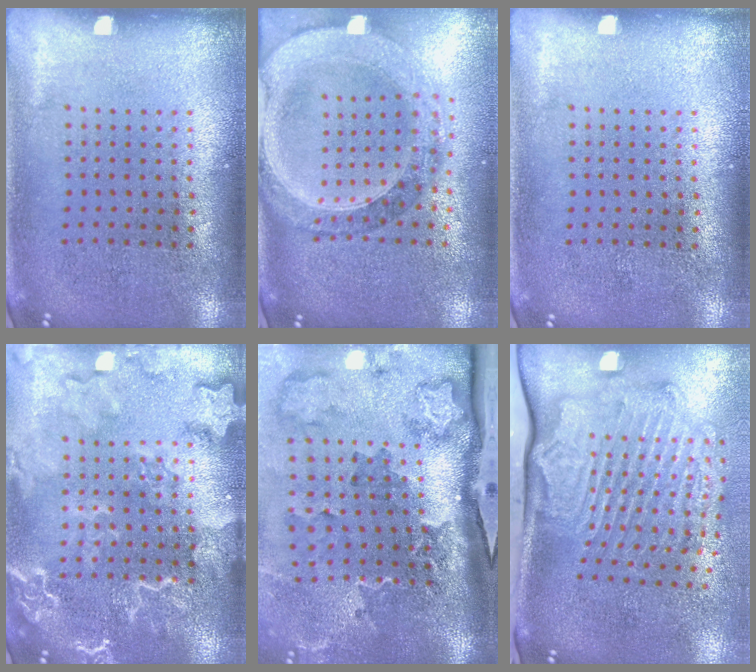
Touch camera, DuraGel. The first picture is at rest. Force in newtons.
{"total": 1.6, "press": 1.5, "slide": 0.6}
{"total": 0.0}
{"total": 4.6, "press": 4.5, "slide": 0.5}
{"total": 3.4, "press": 2.3, "slide": 2.5}
{"total": 2.5, "press": 2.2, "slide": 1.2}